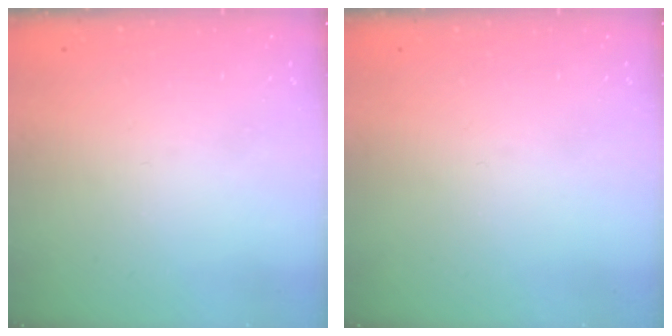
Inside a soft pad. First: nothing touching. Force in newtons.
{"total": 0.0}